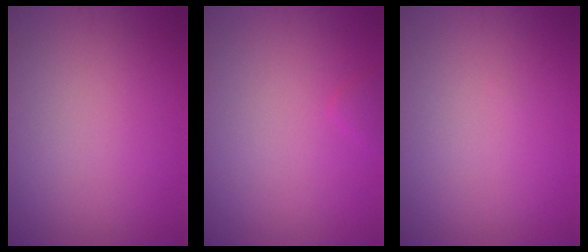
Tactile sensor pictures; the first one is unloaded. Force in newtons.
{"total": 0.6, "press": 0.6, "slide": 0.0}
{"total": 0.0}